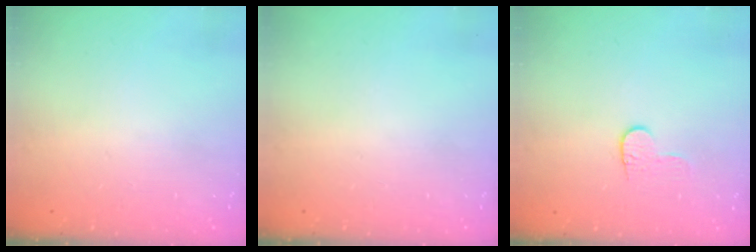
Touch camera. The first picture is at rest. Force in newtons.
{"total": 0.0}
{"total": 5.3, "press": 5.2, "slide": 0.5}